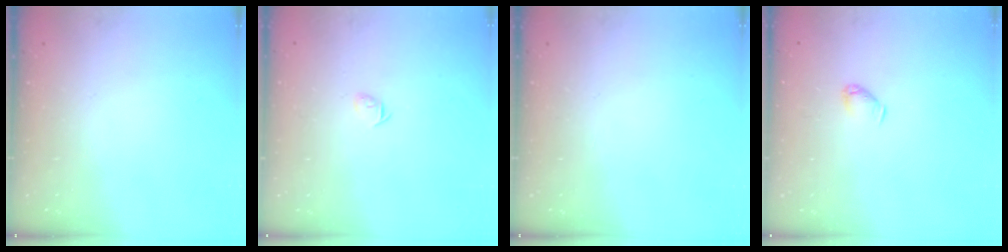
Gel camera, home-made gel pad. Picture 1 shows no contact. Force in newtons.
{"total": 3.4, "press": 3.3, "slide": 0.8}
{"total": 0.0}
{"total": 3.7, "press": 3.6, "slide": 0.7}